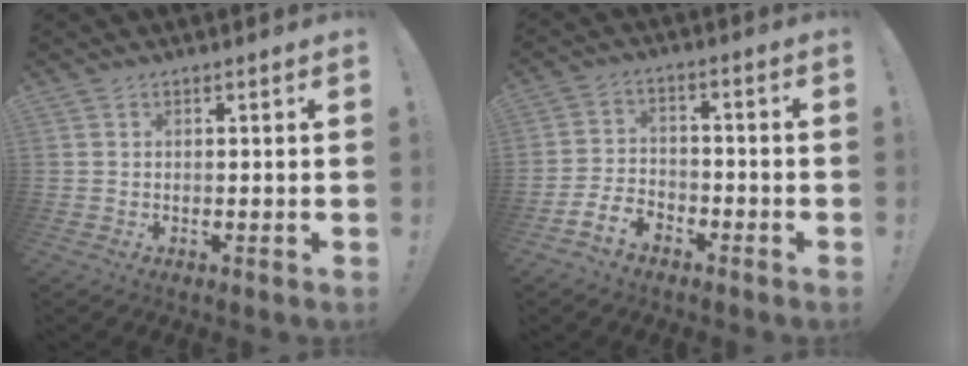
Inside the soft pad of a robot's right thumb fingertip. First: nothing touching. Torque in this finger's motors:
{"motor_torque": [0.44, -0.36, 0.16, -0.23, 0.00]}